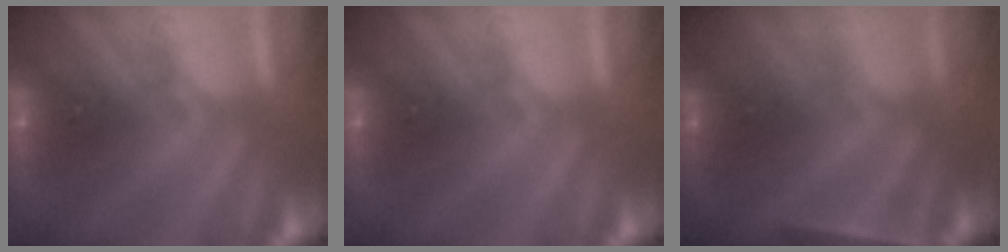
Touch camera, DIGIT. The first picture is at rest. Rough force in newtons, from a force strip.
{"total": 0.0}
{"total": 4.6}